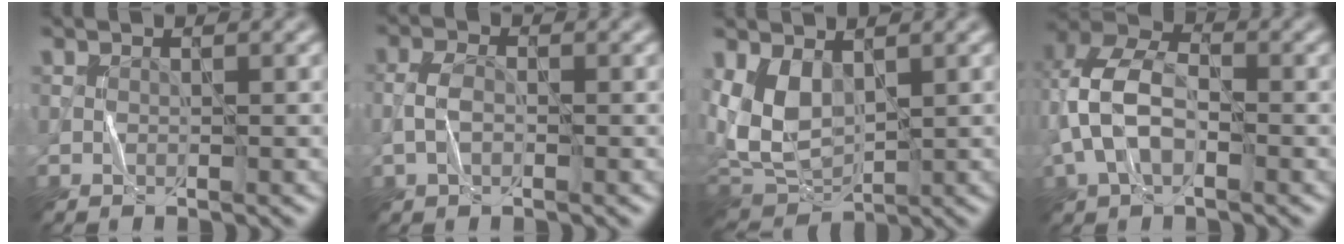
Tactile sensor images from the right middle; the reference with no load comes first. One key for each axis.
{"total": 2.4, "fx": -0.6, "fy": 1.3, "fz": 1.9, "tx": -0.041, "ty": 0.005, "tz": -0.019}
{"total": 6.6, "fx": 1.4, "fy": 4.1, "fz": 4.9, "tx": -0.117, "ty": -0.011, "tz": 0.027}
{"total": 7.1, "fx": -0.8, "fy": 4.5, "fz": 5.5, "tx": -0.124, "ty": 0.019, "tz": -0.031}